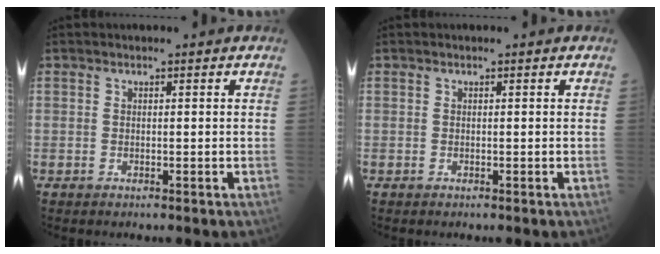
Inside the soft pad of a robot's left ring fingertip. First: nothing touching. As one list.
[{"total": 0.0}]